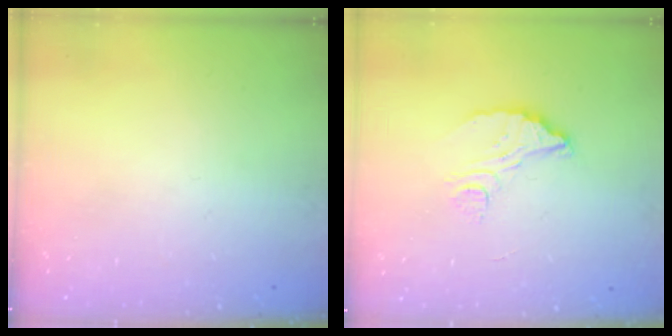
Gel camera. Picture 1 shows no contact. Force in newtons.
{"total": 7.5, "press": 7.5, "slide": 0.5}